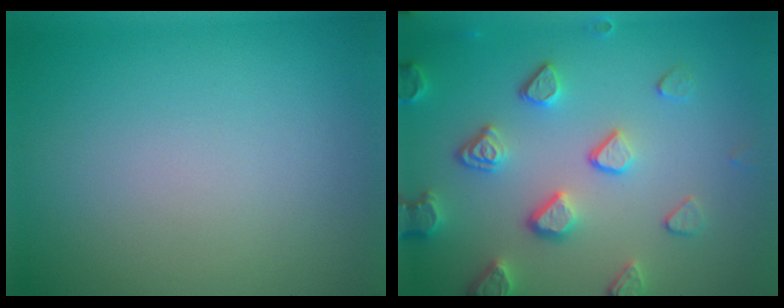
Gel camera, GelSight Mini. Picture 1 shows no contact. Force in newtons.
{"total": 4.1, "press": 3.6, "slide": 2.0}